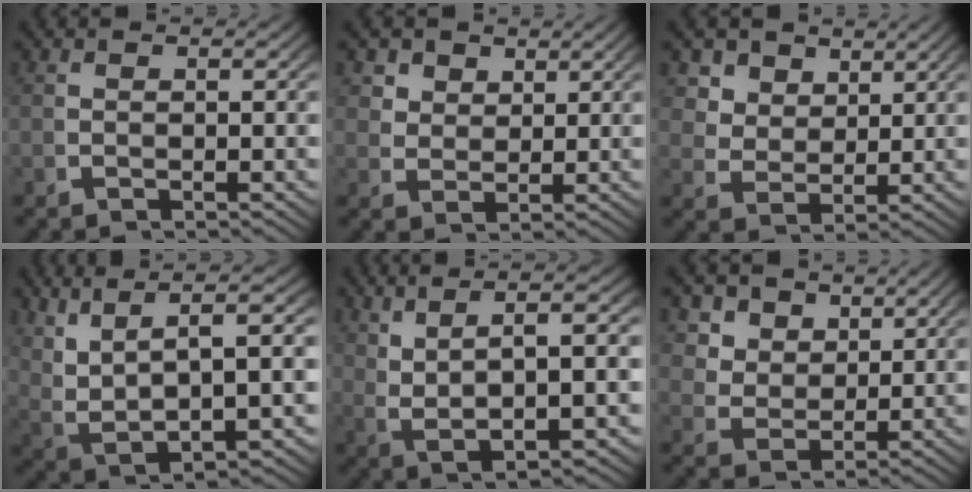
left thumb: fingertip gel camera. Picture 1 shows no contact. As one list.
[{"total": 3.8, "force": [2.4, 2.5, 1.5], "torque": [-0.033, -0.014, 0.052]}, {"total": 5.2, "force": [2.6, 3.8, 2.5], "torque": [-0.057, -0.022, 0.056]}, {"total": 11.2, "force": [3.0, 6.4, 8.7], "torque": [-0.175, -0.003, 0.061]}, {"total": 8.2, "force": [1.7, 3.5, 7.2], "torque": [-0.134, 0.001, 0.044]}, {"total": 5.8, "force": [2.5, 4.4, 2.9], "torque": [-0.070, -0.026, 0.055]}]